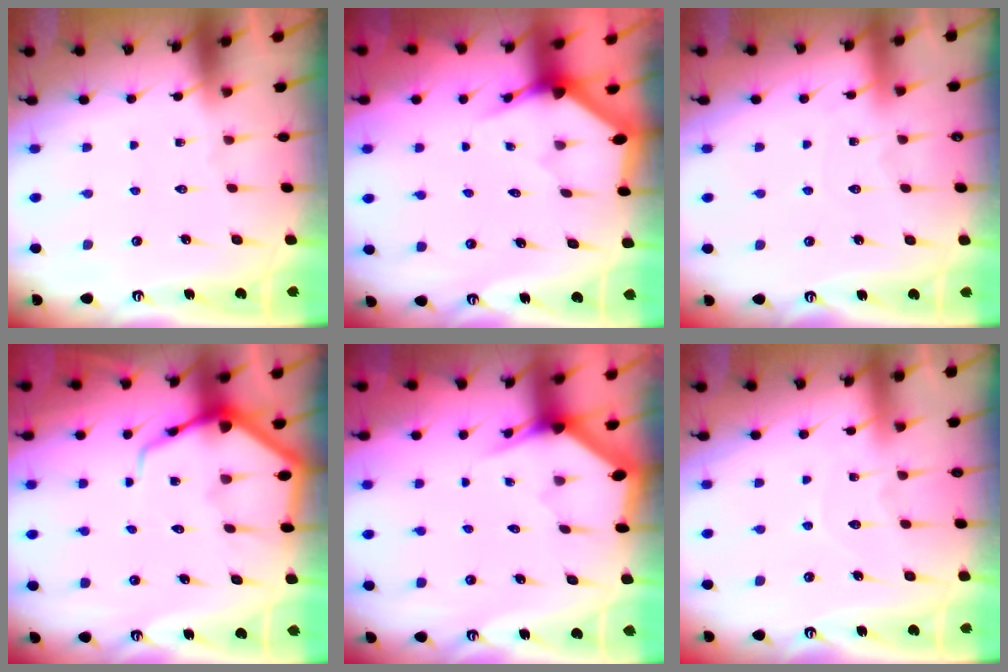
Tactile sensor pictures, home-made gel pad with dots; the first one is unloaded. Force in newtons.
{"total": 3.5, "press": 3.5, "slide": 0.1}
{"total": 2.7, "press": 2.7, "slide": 0.2}
{"total": 7.5, "press": 7.4, "slide": 0.9}
{"total": 3.0, "press": 3.0, "slide": 0.0}
{"total": 6.0, "press": 6.0, "slide": 0.6}